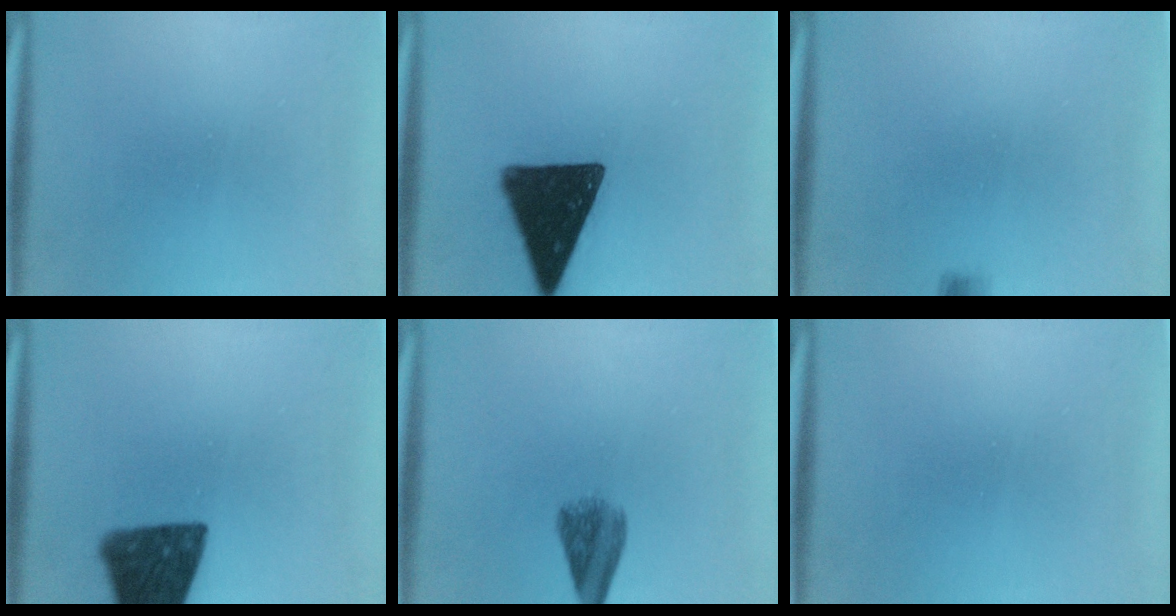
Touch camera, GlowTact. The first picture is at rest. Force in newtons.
{"total": 16.2}
{"total": 1.6}
{"total": 15.2}
{"total": 4.4}
{"total": 0.0}